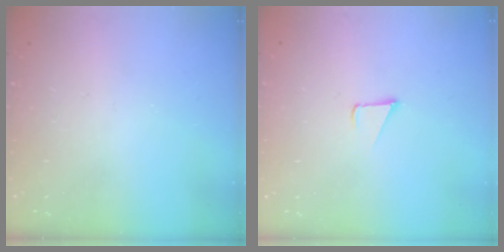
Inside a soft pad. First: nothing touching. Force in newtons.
{"total": 1.7, "press": 1.7, "slide": 0.1}